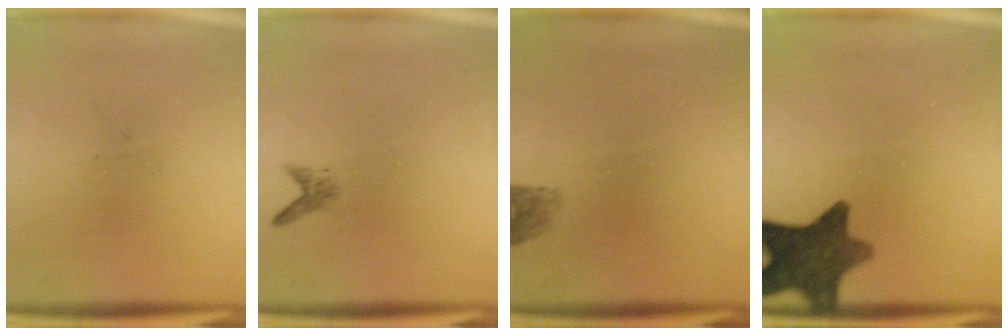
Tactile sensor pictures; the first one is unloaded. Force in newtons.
{"total": 1.1}
{"total": 1.7}
{"total": 11.2}